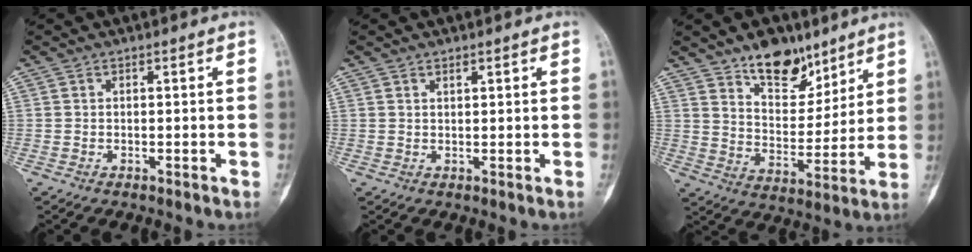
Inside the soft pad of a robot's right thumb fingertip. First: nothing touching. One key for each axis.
{"total": 0.9, "fx": 0.6, "fy": 0.5, "fz": 0.5, "tx": 0.003, "ty": -0.003, "tz": 0.008}
{"total": 12.8, "fx": 9.0, "fy": 6.9, "fz": 5.9, "tx": -0.050, "ty": -0.063, "tz": 0.155}